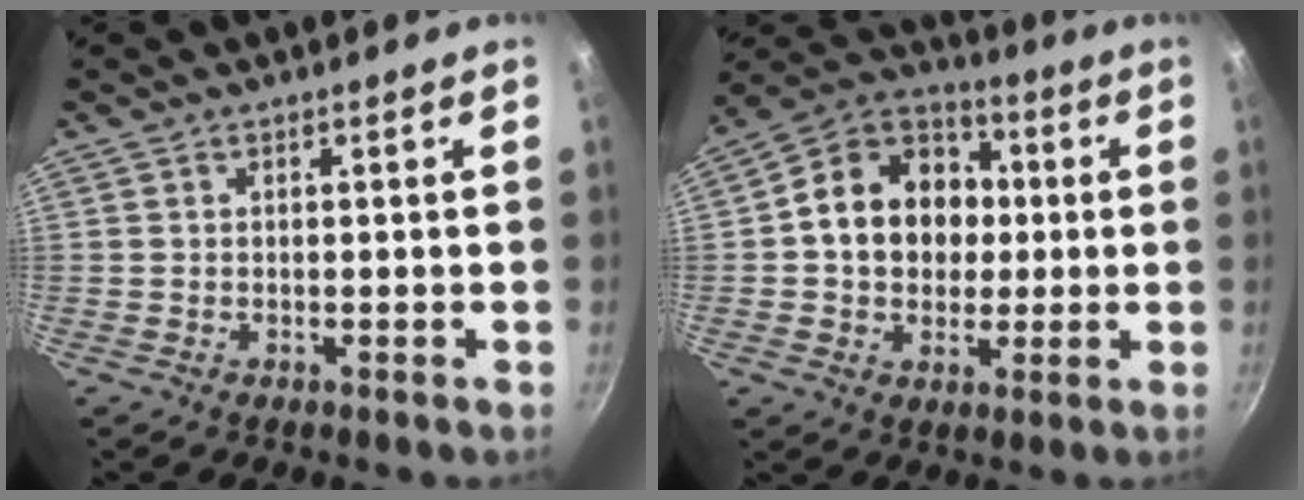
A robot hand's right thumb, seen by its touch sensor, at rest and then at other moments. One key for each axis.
{"total": 16.5, "fx": 1.3, "fy": 13.3, "fz": 9.6, "tx": -0.124, "ty": 0.026, "tz": 0.008}